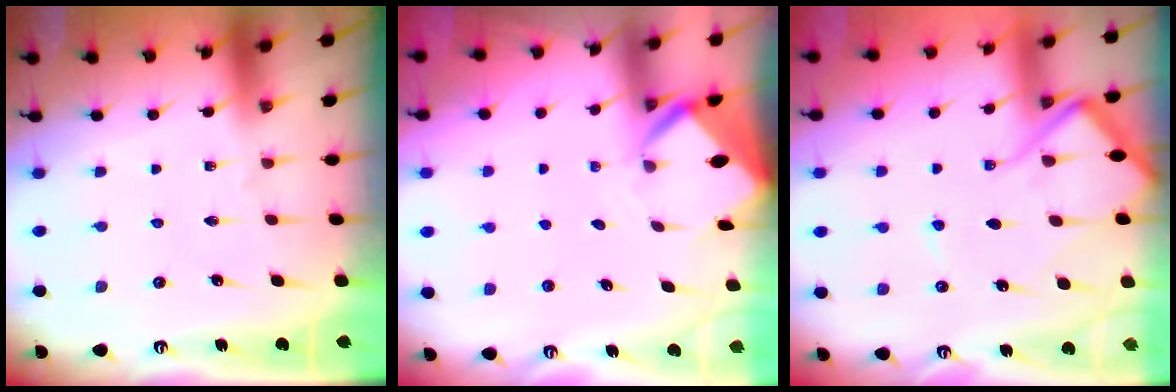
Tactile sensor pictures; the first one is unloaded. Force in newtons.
{"total": 2.9, "press": 2.9, "slide": 0.1}
{"total": 11.0, "press": 10.9, "slide": 1.5}